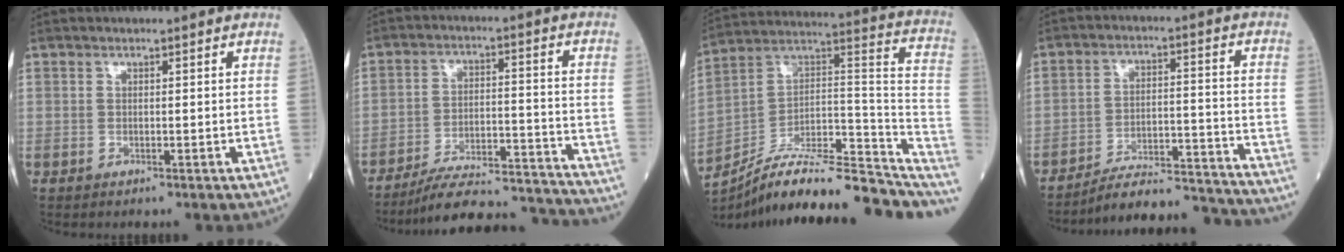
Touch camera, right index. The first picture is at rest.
{"total": 20.3, "force": [-19.4, 1.6, 5.7], "torque": [-0.074, 0.010, -0.273]}
{"total": 22.0, "force": [-18.7, 4.2, 10.8], "torque": [-0.124, 0.043, -0.295]}
{"total": 19.2, "force": [-18.6, 0.3, 4.5], "torque": [-0.054, 0.009, -0.261]}